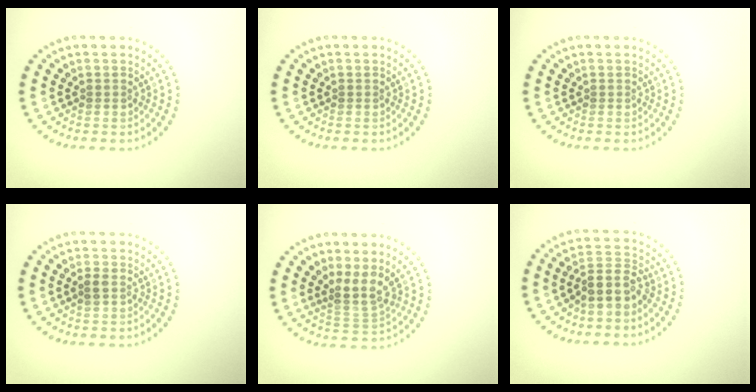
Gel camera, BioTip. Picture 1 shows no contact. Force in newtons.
{"total": 0.0}
{"total": 0.0}
{"total": 0.9, "press": 0.9, "slide": 0.2}
{"total": 2.8, "press": 2.1, "slide": 1.9}
{"total": 3.3, "press": 2.9, "slide": 1.7}